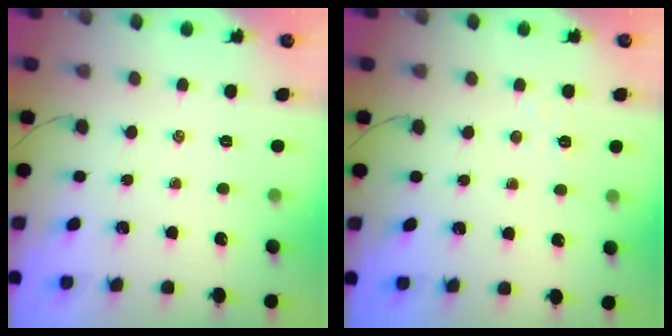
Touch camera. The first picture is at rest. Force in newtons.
{"total": 2.4, "press": 2.3, "slide": 0.6}